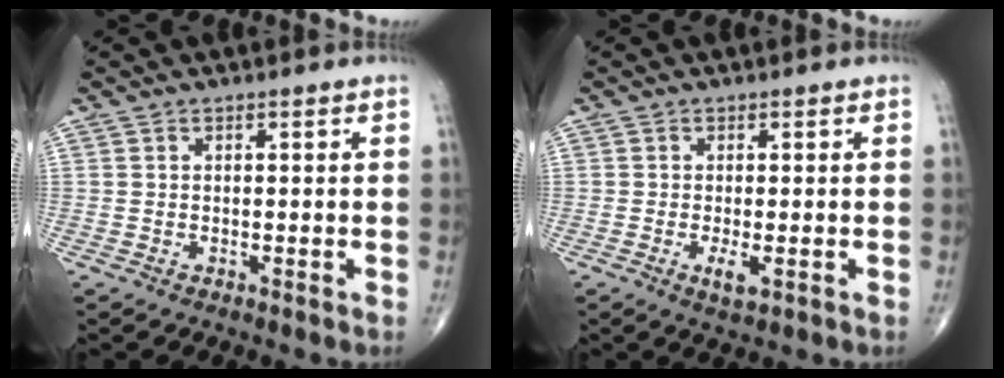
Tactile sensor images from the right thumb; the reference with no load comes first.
{"total": 2.6, "force": [-0.7, 0.8, 2.3], "torque": [-0.046, -0.008, -0.012]}